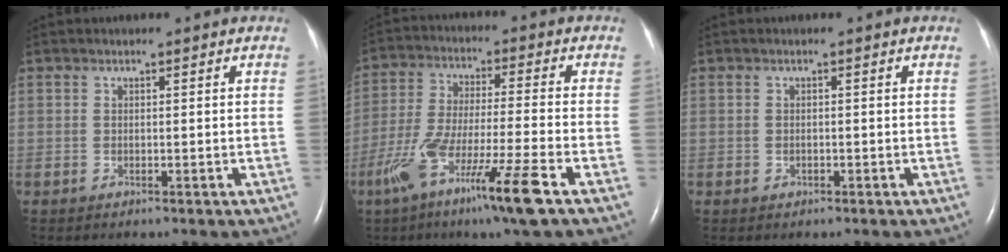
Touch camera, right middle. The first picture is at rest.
{"total": 13.6, "force": [-7.5, -0.6, 11.4], "torque": [-0.228, -0.033, -0.136]}
{"total": 0.5, "force": [-0.3, 0.5, 0.1], "torque": [-0.006, 0.002, -0.004]}